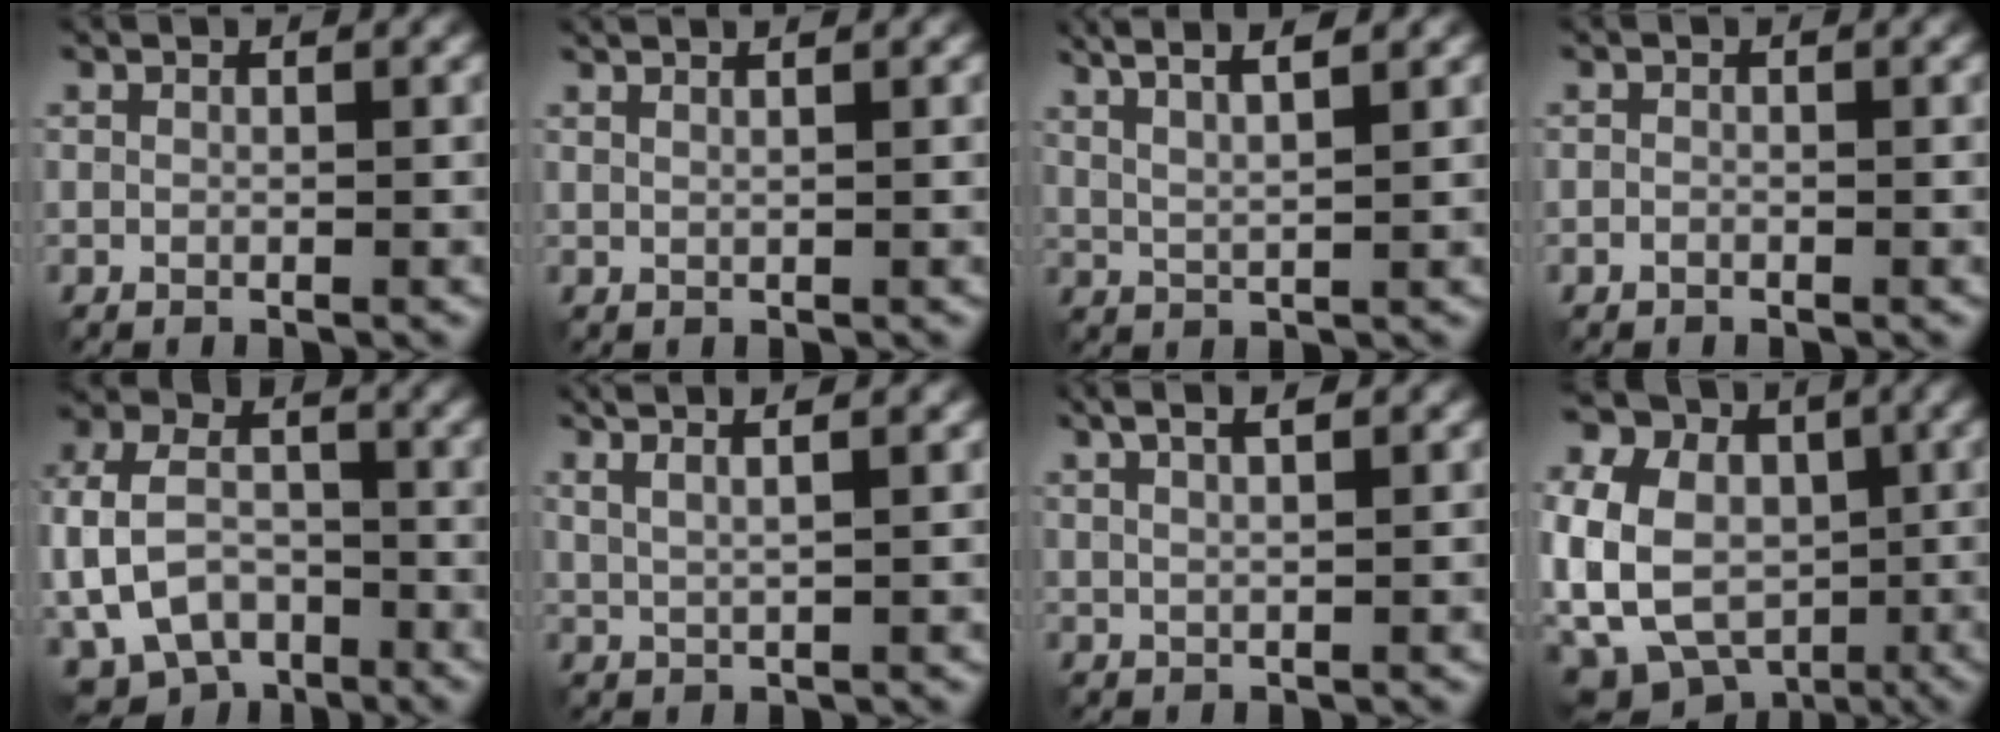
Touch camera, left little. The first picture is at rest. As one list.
[{"total": 2.1, "force": [1.5, 0.7, 1.3], "torque": [-0.006, 0.008, 0.005]}, {"total": 7.4, "force": [4.7, 2.3, 5.3], "torque": [-0.079, 0.024, 0.054]}, {"total": 0.6, "force": [-0.5, 0.4, 0.0], "torque": [0.001, -0.003, -0.008]}, {"total": 8.7, "force": [-3.2, 6.3, 5.1], "torque": [-0.107, -0.004, -0.065]}, {"total": 4.7, "force": [2.9, 1.5, 3.5], "torque": [-0.050, 0.025, 0.028]}, {"total": 5.6, "force": [3.0, 2.2, 4.1], "torque": [-0.056, 0.033, 0.025]}, {"total": 18.6, "force": [-0.4, 16.3, 9.0], "torque": [-0.231, 0.023, -0.035]}]